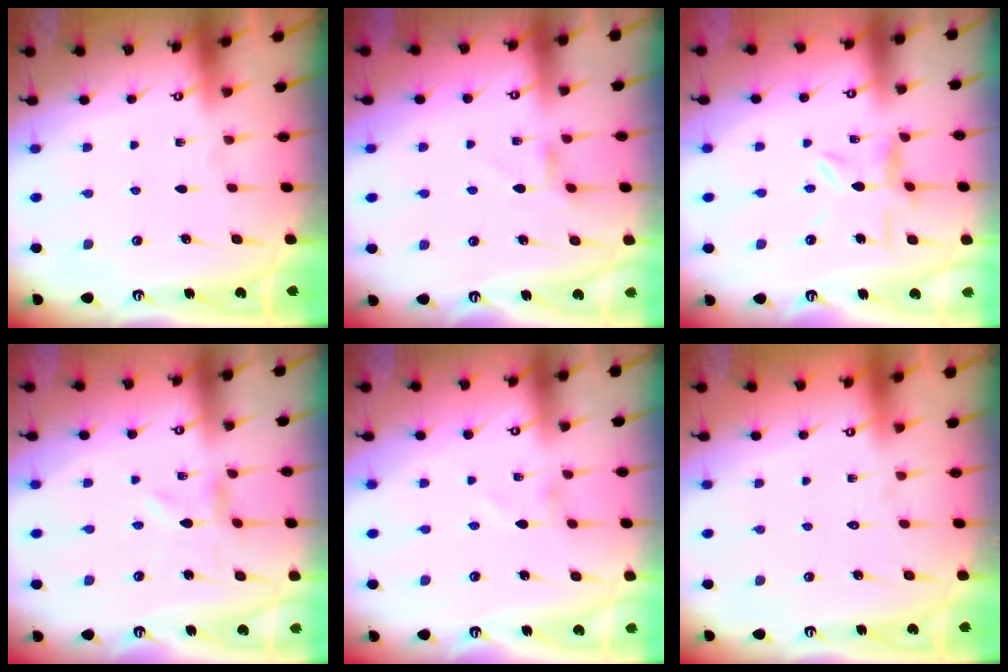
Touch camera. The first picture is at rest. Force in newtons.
{"total": 3.0, "press": 2.9, "slide": 0.5}
{"total": 7.6, "press": 7.6, "slide": 0.8}
{"total": 0.0}
{"total": 0.6, "press": 0.6, "slide": 0.1}
{"total": 1.7, "press": 1.7, "slide": 0.1}